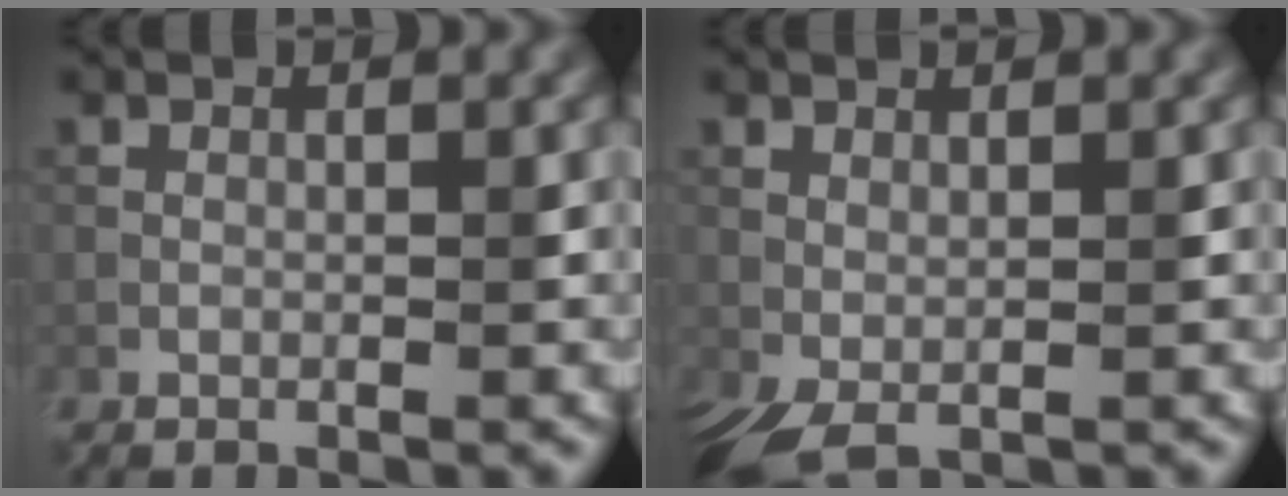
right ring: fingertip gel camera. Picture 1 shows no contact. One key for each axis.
{"total": 2.9, "fx": 0.1, "fy": 1.2, "fz": 2.7, "tx": -0.054, "ty": -0.005, "tz": 0.004}